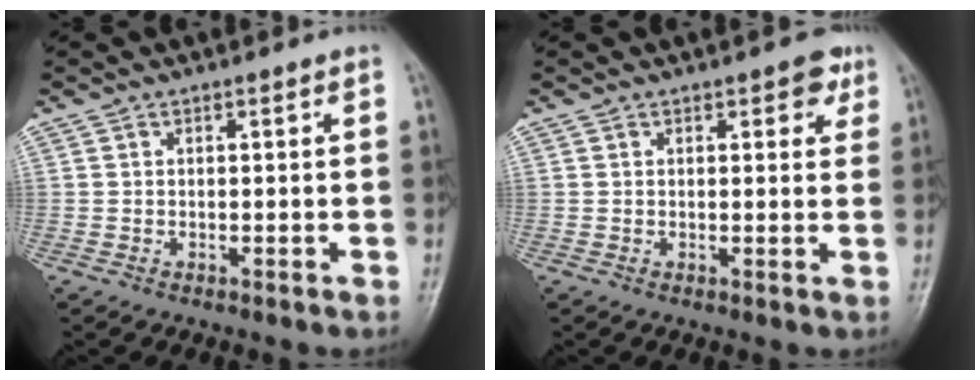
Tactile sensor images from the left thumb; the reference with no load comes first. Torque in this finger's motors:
{"motor_torque": [-0.18, 0.09, -0.20, -0.03, 0.03]}